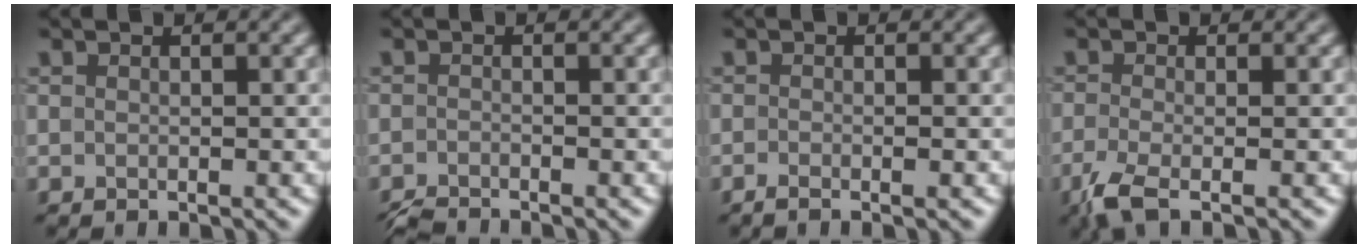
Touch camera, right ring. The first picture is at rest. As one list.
[{"total": 1.9, "force": [-1.9, -0.1, 0.3], "torque": [-0.009, -0.005, -0.043]}, {"total": 1.1, "force": [-0.6, 0.1, 0.9], "torque": [-0.015, 0.001, -0.009]}, {"total": 3.2, "force": [-2.0, 0.7, 2.4], "torque": [-0.064, -0.009, -0.053]}]